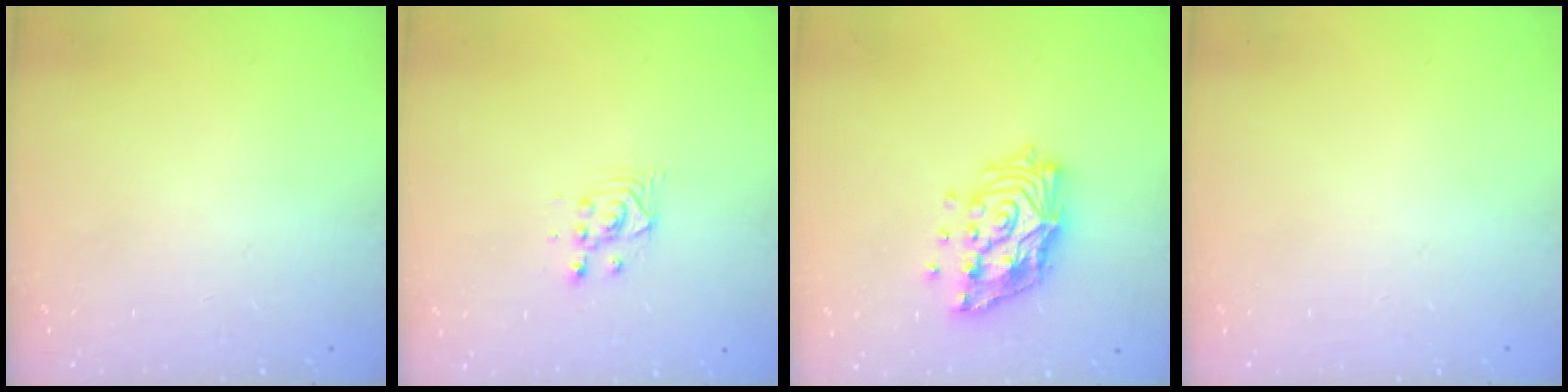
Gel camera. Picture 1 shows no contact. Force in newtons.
{"total": 2.9, "press": 2.9, "slide": 0.1}
{"total": 15.4, "press": 15.3, "slide": 2.1}
{"total": 0.0}